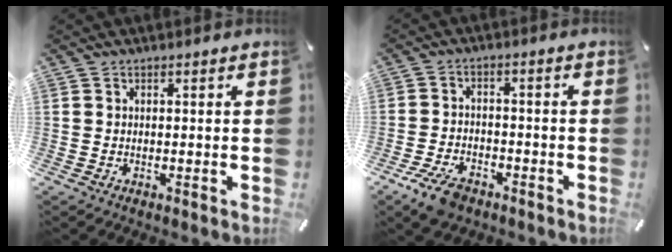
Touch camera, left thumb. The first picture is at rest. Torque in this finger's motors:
{"motor_torque": [-0.62, 1.11, 0.72, 0.57, 0.20]}